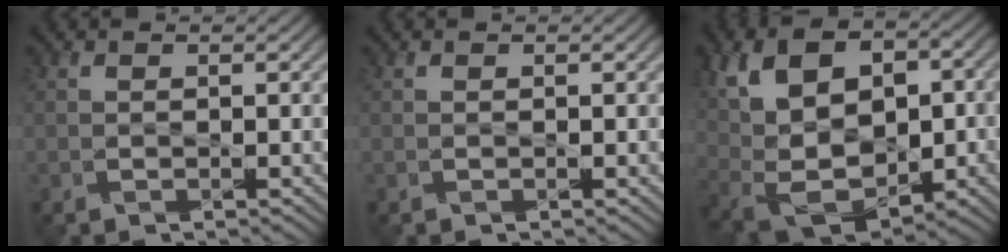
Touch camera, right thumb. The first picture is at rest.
{"total": 0.0}
{"total": 14.1, "force": [2.3, 9.1, 10.5], "torque": [-0.204, 0.028, 0.057]}